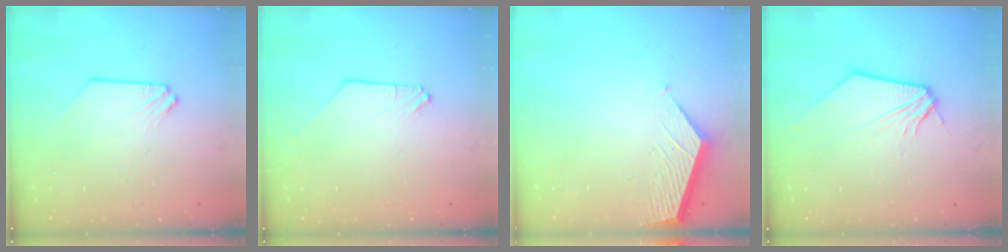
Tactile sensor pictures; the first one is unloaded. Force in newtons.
{"total": 0.0}
{"total": 2.2, "press": 2.2, "slide": 0.2}
{"total": 1.2, "press": 1.2, "slide": 0.3}